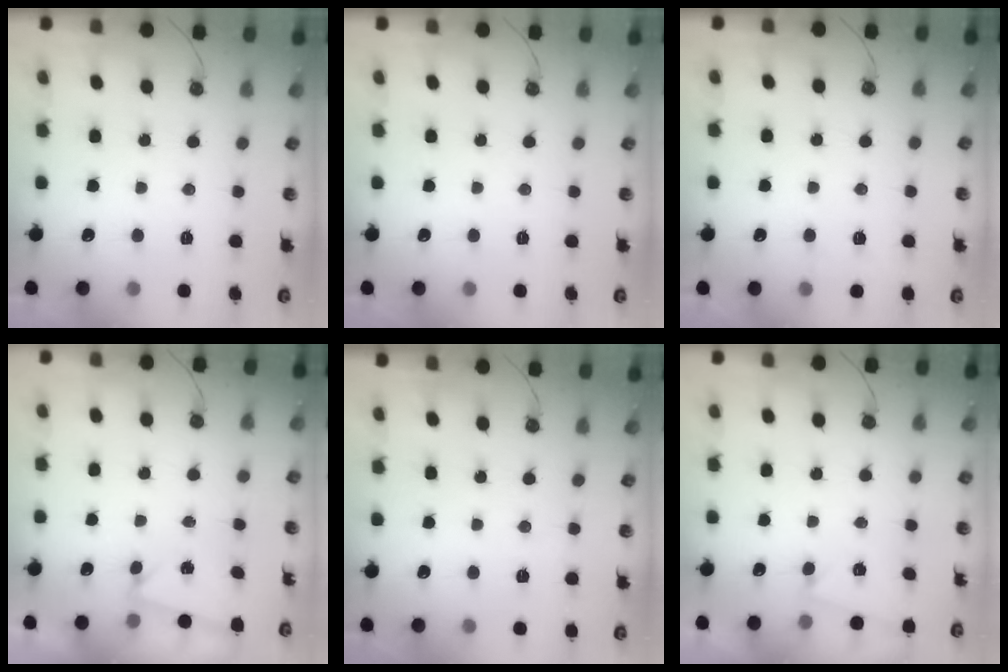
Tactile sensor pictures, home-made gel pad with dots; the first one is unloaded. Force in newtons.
{"total": 0.0}
{"total": 4.0, "press": 3.1, "slide": 2.5}
{"total": 1.9, "press": 1.4, "slide": 1.4}
{"total": 2.2, "press": 2.2, "slide": 0.7}
{"total": 2.5, "press": 1.5, "slide": 2.0}